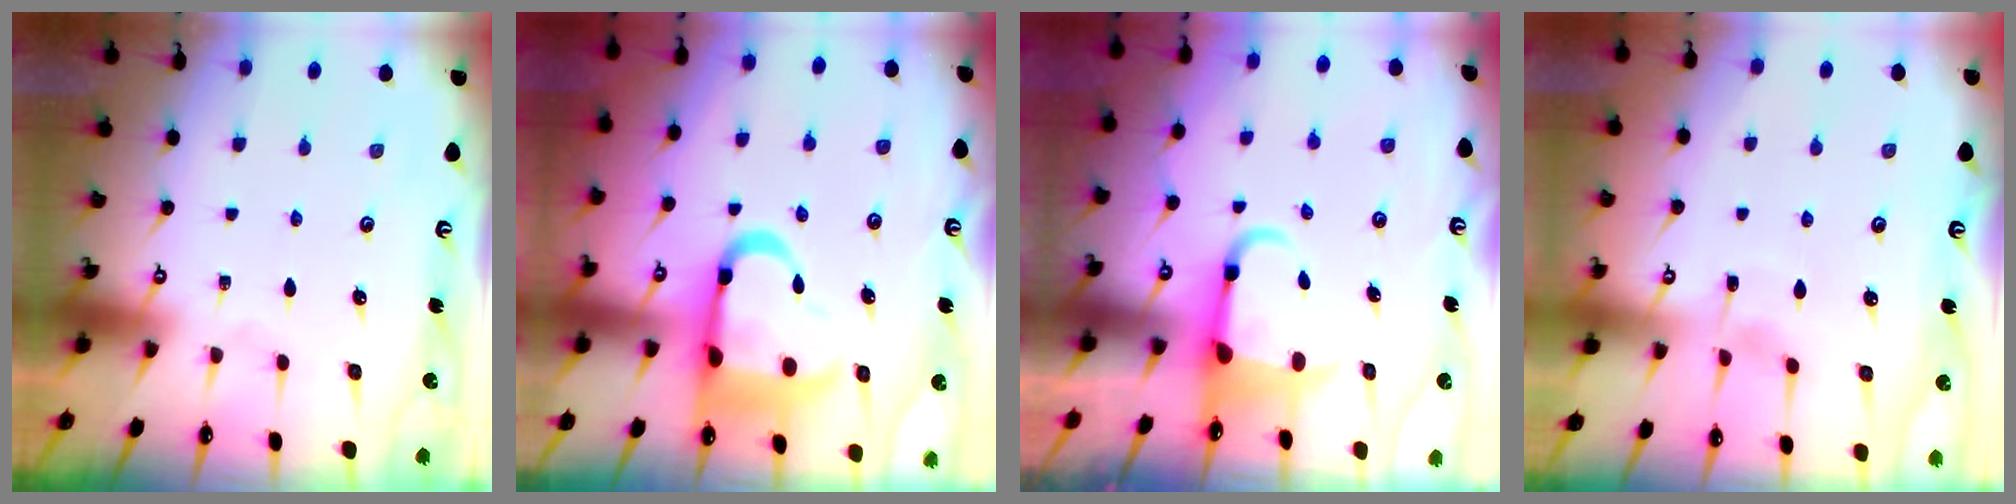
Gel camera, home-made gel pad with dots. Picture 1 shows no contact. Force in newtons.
{"total": 17.2, "press": 17.1, "slide": 1.9}
{"total": 5.2, "press": 5.0, "slide": 1.2}
{"total": 3.3, "press": 3.3, "slide": 0.4}